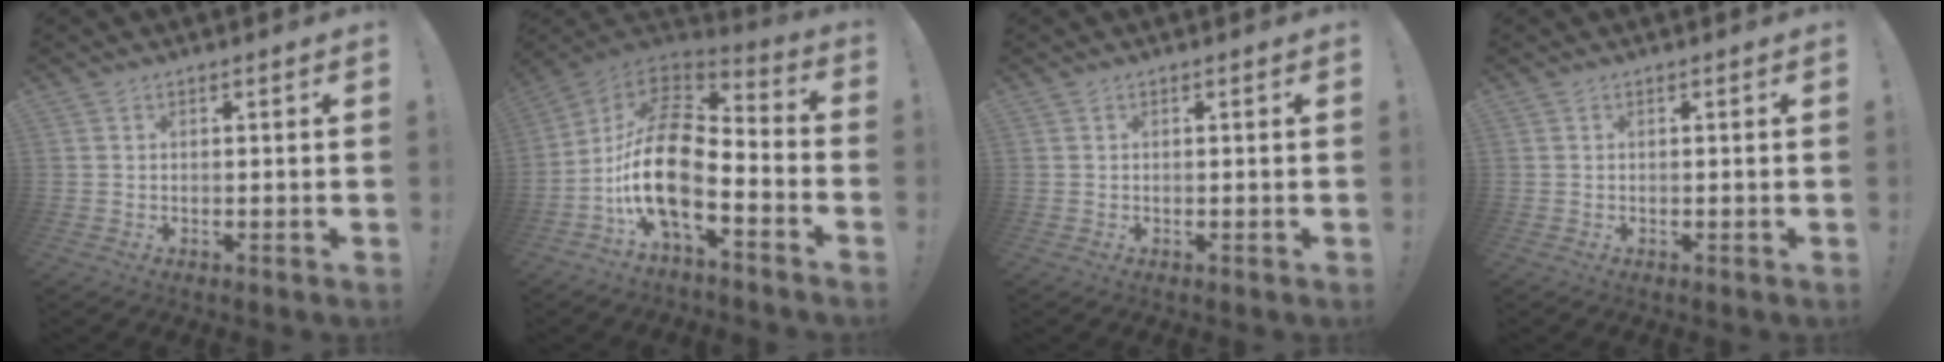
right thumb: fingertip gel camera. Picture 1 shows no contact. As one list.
[{"total": 19.9, "force": [-5.3, 9.1, 16.9], "torque": [-0.347, 0.022, -0.091]}, {"total": 0.0}, {"total": 0.0}]